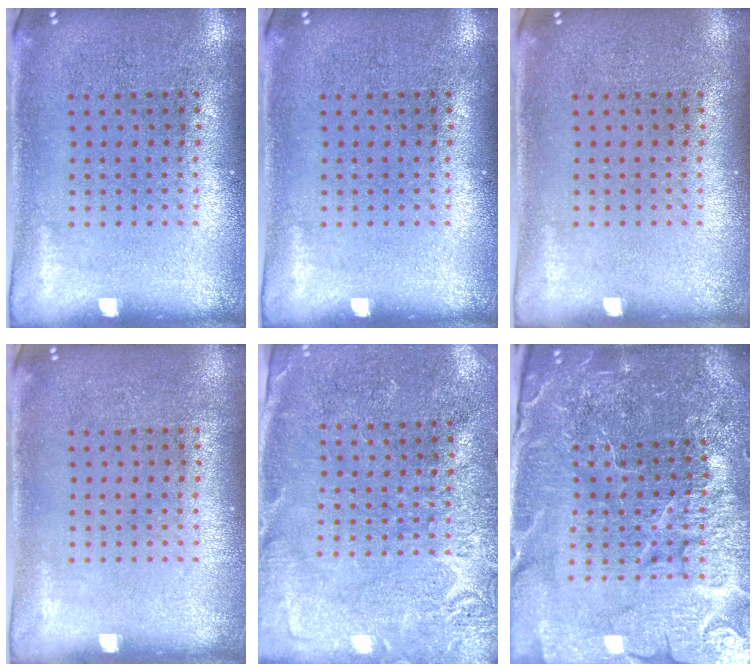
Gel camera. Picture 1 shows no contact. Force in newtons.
{"total": 0.0}
{"total": 0.0}
{"total": 0.0}
{"total": 2.8, "press": 2.7, "slide": 0.5}
{"total": 6.1, "press": 5.4, "slide": 2.8}